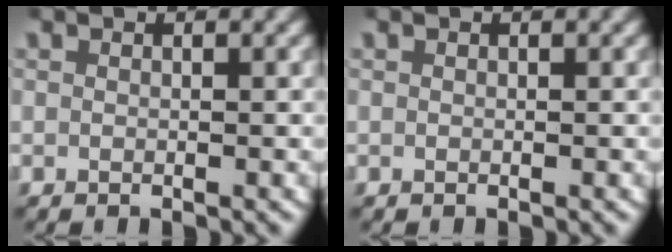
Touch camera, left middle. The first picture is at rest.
{"total": 0.0}